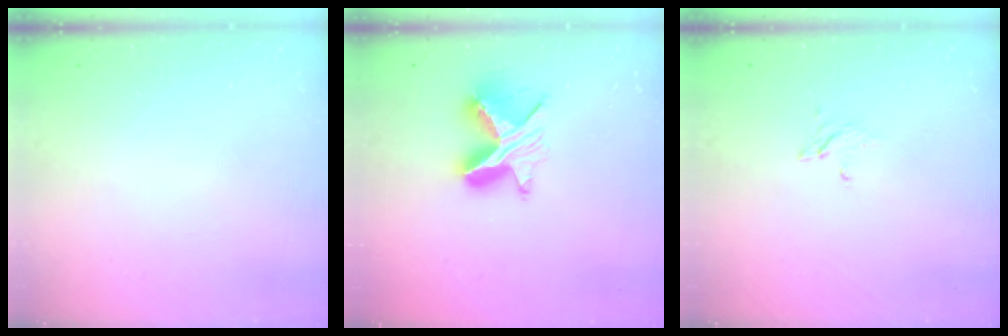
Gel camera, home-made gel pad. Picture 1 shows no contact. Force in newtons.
{"total": 11.3, "press": 11.3, "slide": 0.4}
{"total": 2.8, "press": 2.8, "slide": 0.3}